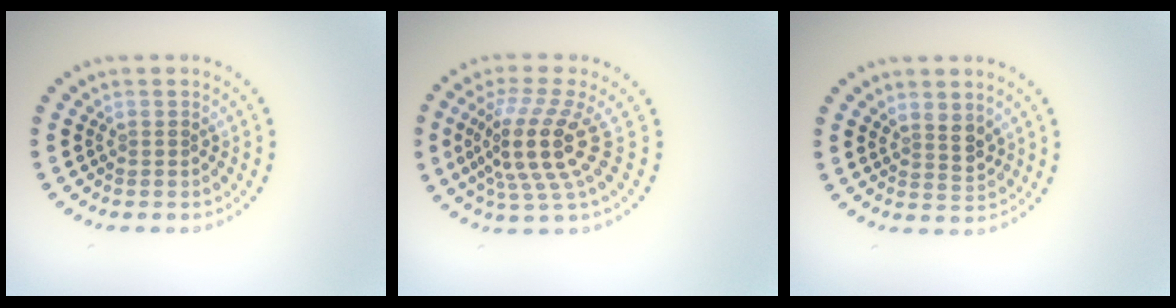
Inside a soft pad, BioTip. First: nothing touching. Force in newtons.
{"total": 5.1, "press": 3.8, "slide": 3.5}
{"total": 2.1, "press": 1.8, "slide": 1.1}